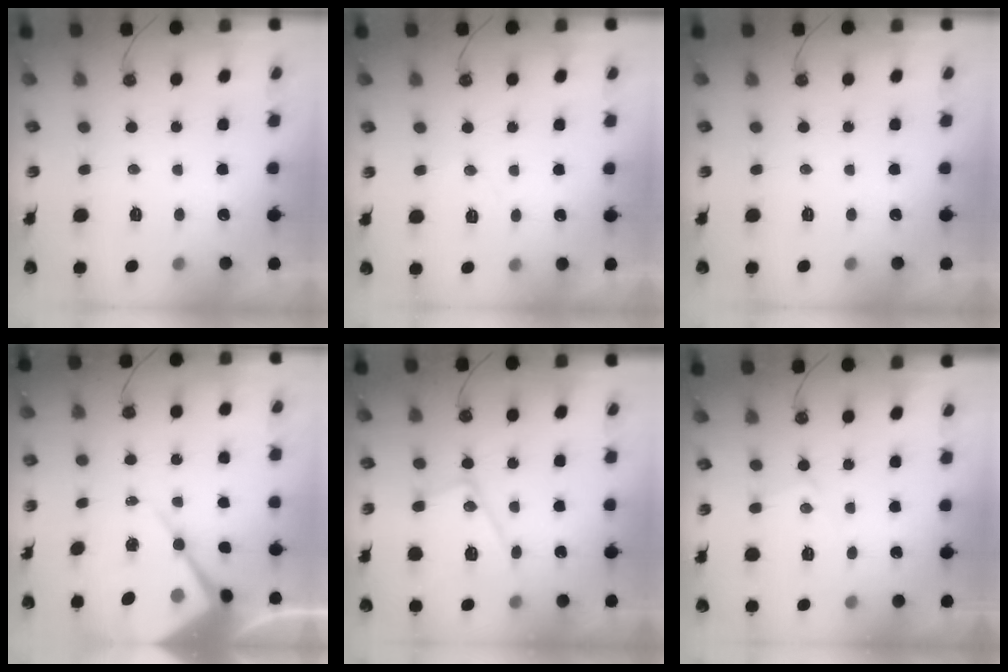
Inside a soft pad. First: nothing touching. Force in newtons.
{"total": 6.9, "press": 6.8, "slide": 1.0}
{"total": 0.0}
{"total": 12.6, "press": 12.6, "slide": 1.3}
{"total": 13.5, "press": 13.4, "slide": 1.1}
{"total": 4.6, "press": 4.6, "slide": 0.3}